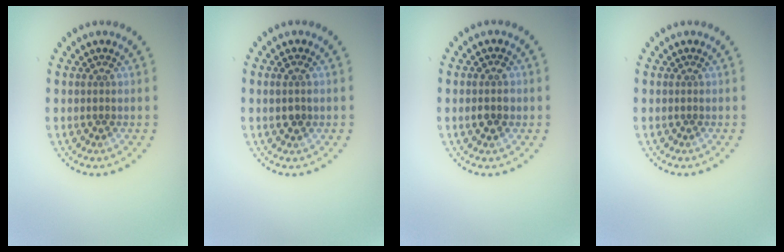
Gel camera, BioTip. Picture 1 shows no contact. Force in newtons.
{"total": 1.4, "press": 1.3, "slide": 0.3}
{"total": 1.8, "press": 1.8, "slide": 0.1}
{"total": 0.0}